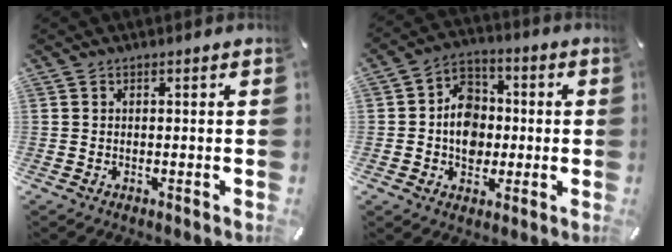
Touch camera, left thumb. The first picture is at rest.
{"total": 9.6, "force": [-1.2, 8.2, 4.8], "torque": [-0.078, 0.023, -0.019]}